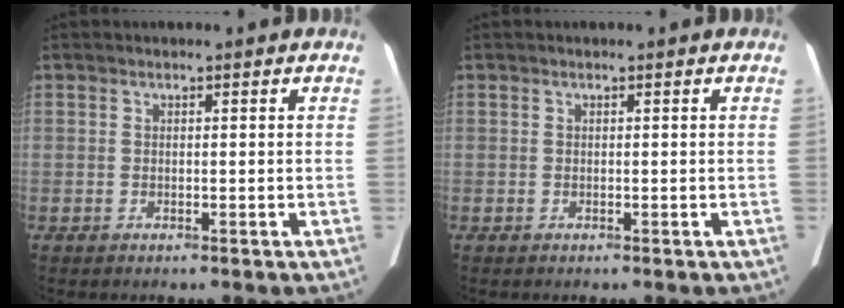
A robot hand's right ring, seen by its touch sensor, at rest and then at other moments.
{"total": 0.0}